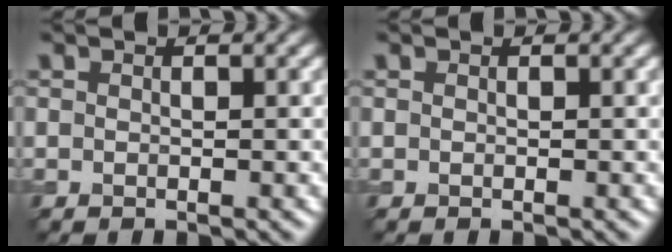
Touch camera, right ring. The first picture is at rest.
{"total": 0.0}